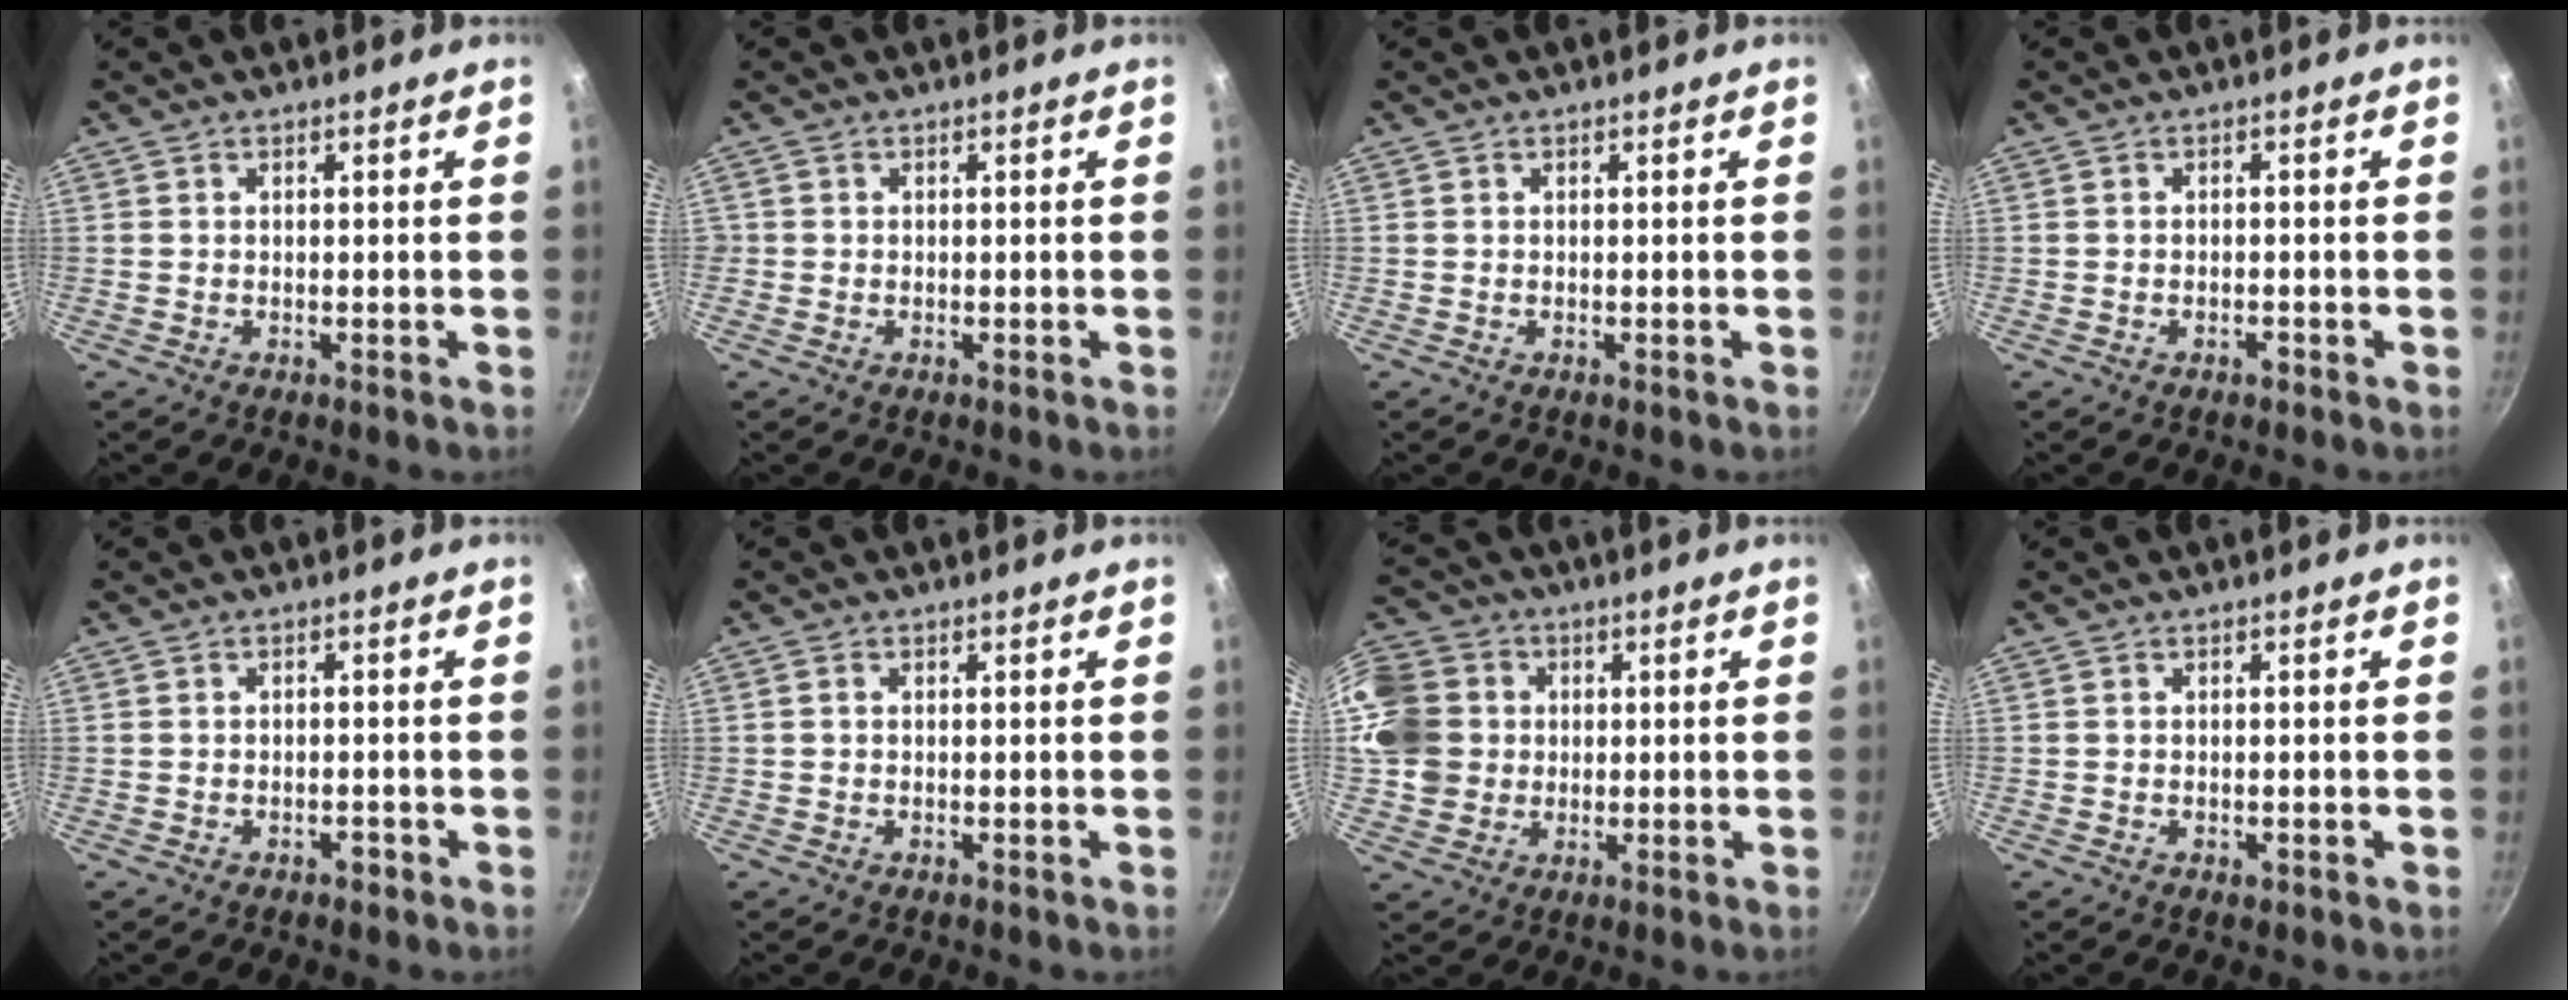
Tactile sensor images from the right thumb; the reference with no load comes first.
{"total": 0.6, "force": [-0.1, 0.6, 0.0], "torque": [0.003, 0.000, -0.005]}
{"total": 0.0}
{"total": 1.1, "force": [-0.8, 0.5, 0.6], "torque": [-0.010, 0.008, -0.011]}
{"total": 1.4, "force": [-0.9, 0.8, 0.8], "torque": [-0.007, 0.012, -0.009]}
{"total": 0.6, "force": [0.0, 0.5, 0.3], "torque": [-0.005, 0.004, 0.000]}
{"total": 15.4, "force": [2.0, 13.8, 6.5], "torque": [-0.134, 0.022, 0.034]}
{"total": 0.9, "force": [-0.4, 0.5, 0.7], "torque": [-0.008, 0.002, -0.006]}